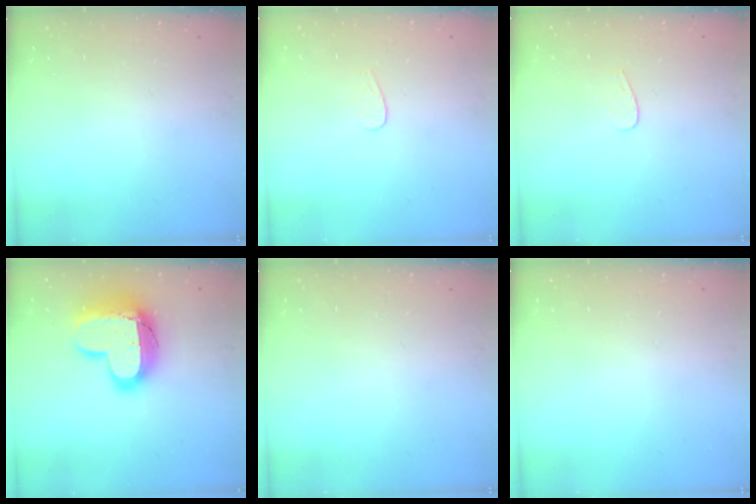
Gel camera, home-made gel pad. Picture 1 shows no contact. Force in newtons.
{"total": 3.5, "press": 3.5, "slide": 0.3}
{"total": 3.5, "press": 3.5, "slide": 0.3}
{"total": 18.5, "press": 18.5, "slide": 1.2}
{"total": 0.0}
{"total": 0.0}